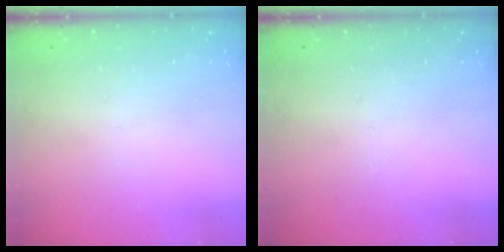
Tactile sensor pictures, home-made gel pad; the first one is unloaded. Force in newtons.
{"total": 0.0}